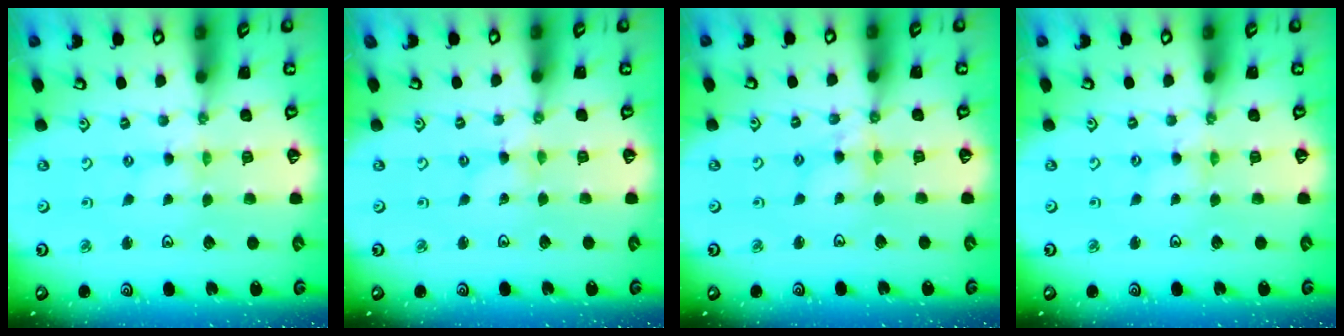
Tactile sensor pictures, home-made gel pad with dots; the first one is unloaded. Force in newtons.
{"total": 0.0}
{"total": 6.5, "press": 6.5, "slide": 0.5}
{"total": 1.4, "press": 1.4, "slide": 0.2}